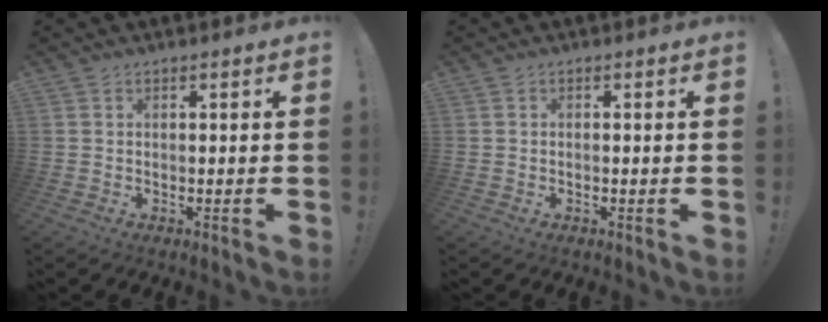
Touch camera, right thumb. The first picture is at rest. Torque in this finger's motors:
{"motor_torque": [-0.18, -0.43, -0.04, 0.24, 0.09]}